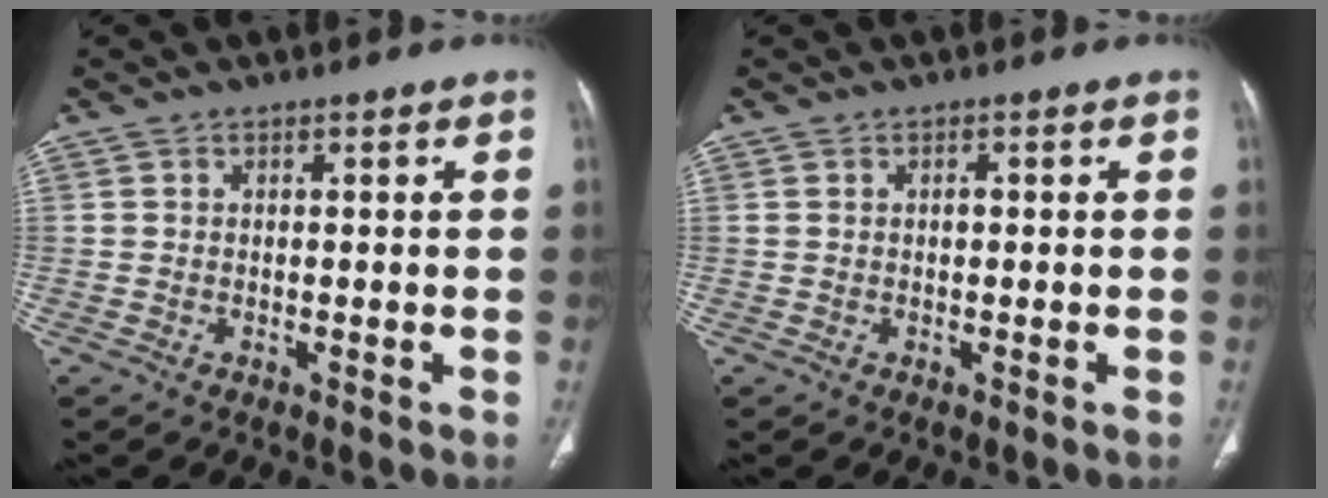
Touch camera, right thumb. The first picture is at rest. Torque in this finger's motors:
{"motor_torque": [0.26, 0.14, 0.13, -0.31, 0.11]}